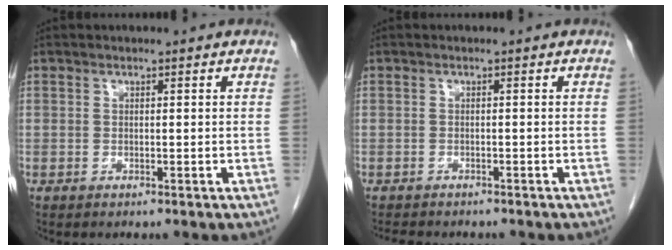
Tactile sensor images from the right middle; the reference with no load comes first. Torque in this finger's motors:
{"motor_torque": [0.02, -0.01, 0.00, 0.00]}